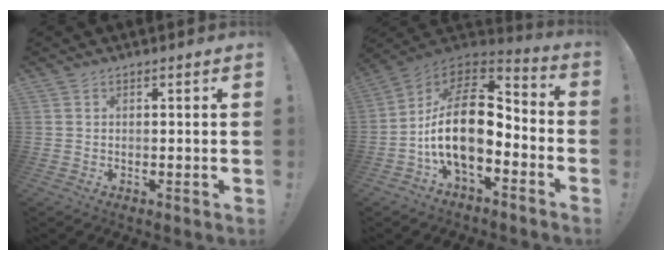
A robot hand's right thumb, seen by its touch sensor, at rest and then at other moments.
{"total": 19.9, "force": [-2.0, 11.1, 16.4], "torque": [-0.300, 0.015, -0.025]}